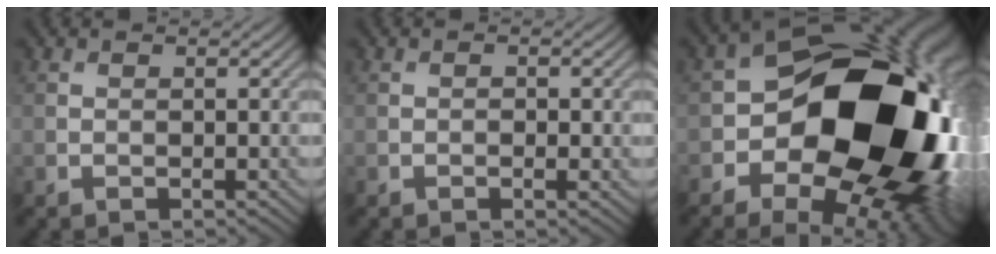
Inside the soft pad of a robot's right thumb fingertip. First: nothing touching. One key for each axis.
{"total": 1.1, "fx": -0.2, "fy": 0.4, "fz": 1.0, "tx": -0.013, "ty": -0.002, "tz": -0.002}
{"total": 22.9, "fx": -3.7, "fy": 15.6, "fz": 16.4, "tx": -0.261, "ty": -0.045, "tz": -0.030}